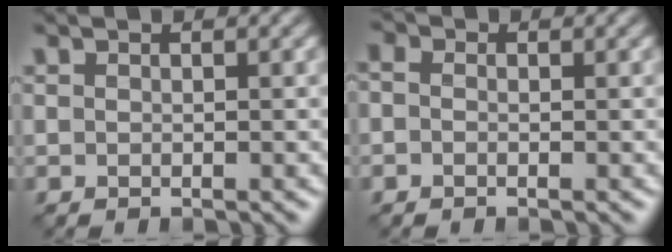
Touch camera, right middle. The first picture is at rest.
{"total": 1.4, "force": [0.1, 1.1, 0.8], "torque": [-0.020, 0.000, -0.014]}